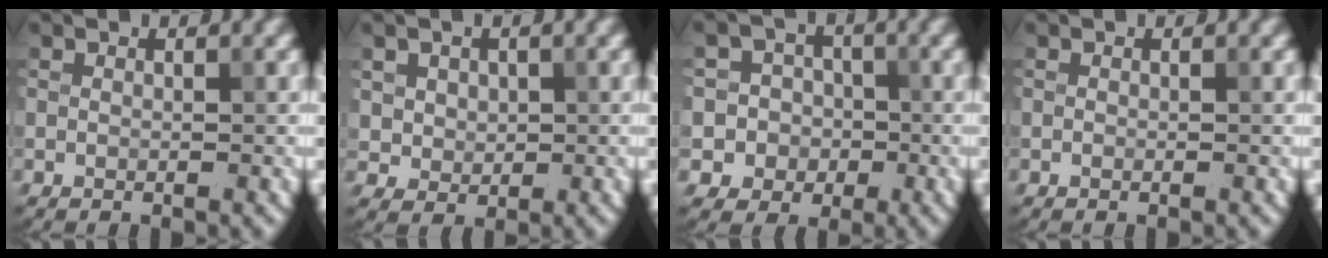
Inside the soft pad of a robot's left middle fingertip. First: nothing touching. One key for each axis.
{"total": 3.3, "fx": 1.1, "fy": 2.8, "fz": 1.3, "tx": -0.034, "ty": 0.001, "tz": 0.027}
{"total": 5.9, "fx": -0.9, "fy": 5.8, "fz": 1.0, "tx": -0.009, "ty": 0.028, "tz": -0.048}
{"total": 0.0}